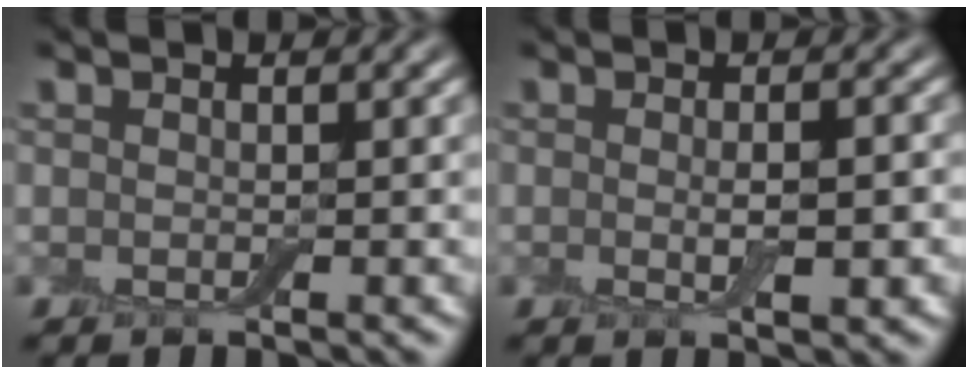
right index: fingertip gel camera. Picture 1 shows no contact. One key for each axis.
{"total": 2.5, "fx": -0.2, "fy": 0.6, "fz": 2.4, "tx": -0.043, "ty": -0.006, "tz": -0.002}